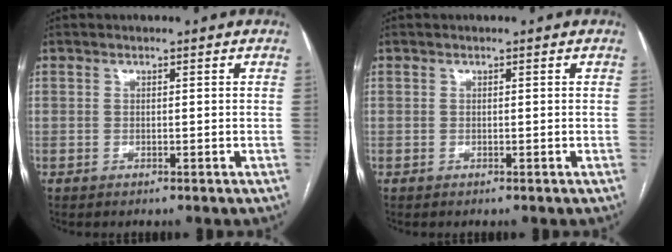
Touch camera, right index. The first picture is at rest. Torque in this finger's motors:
{"motor_torque": [0.02, -0.02, 0.00, 0.00]}